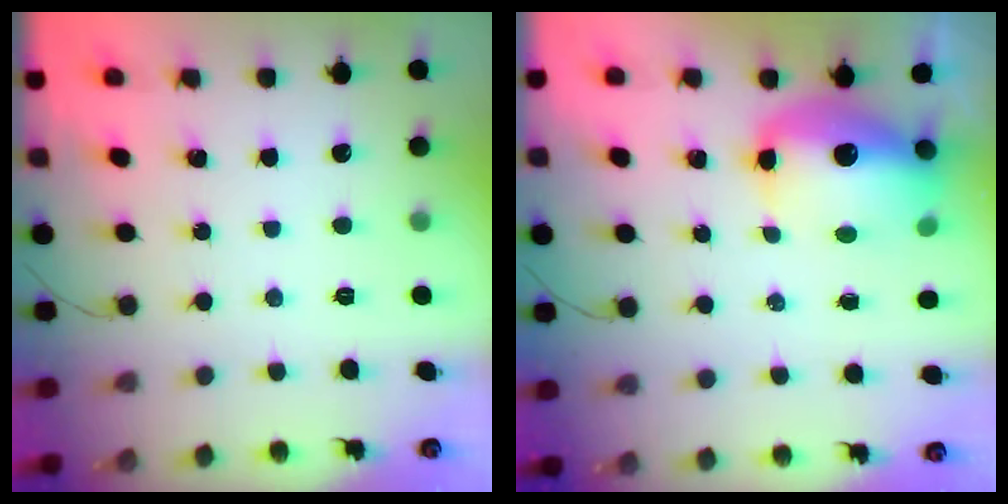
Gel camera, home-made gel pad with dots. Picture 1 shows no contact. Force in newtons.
{"total": 13.5, "press": 13.2, "slide": 3.1}